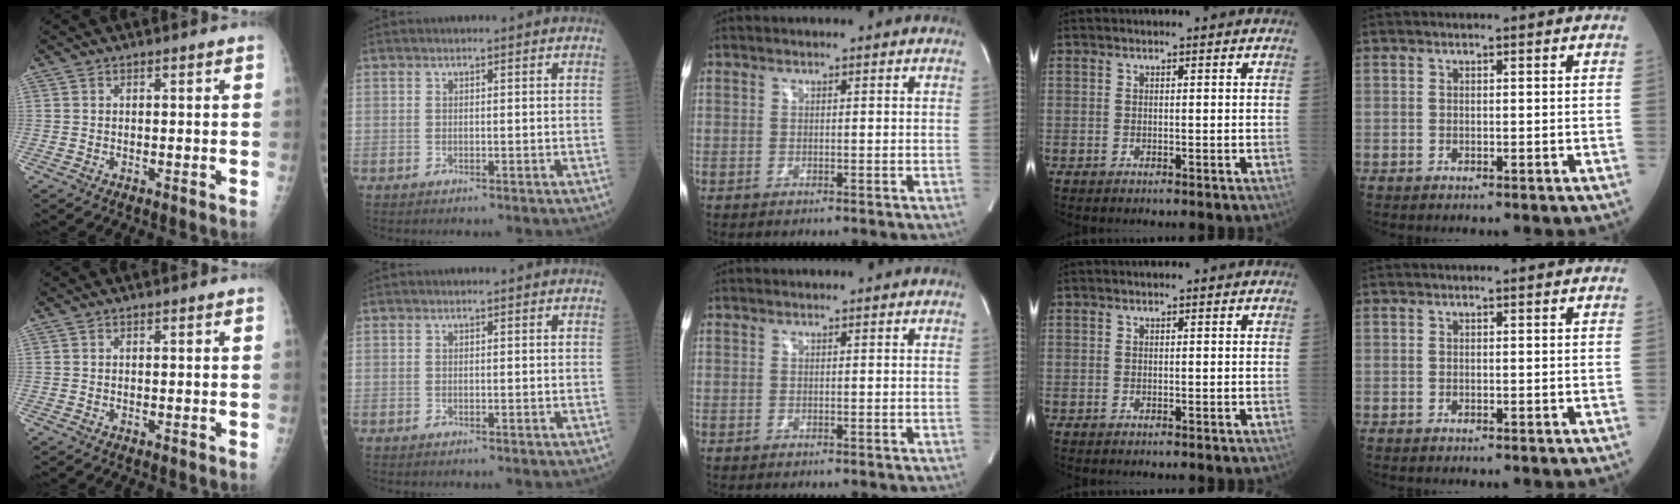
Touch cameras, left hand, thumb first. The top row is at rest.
{}